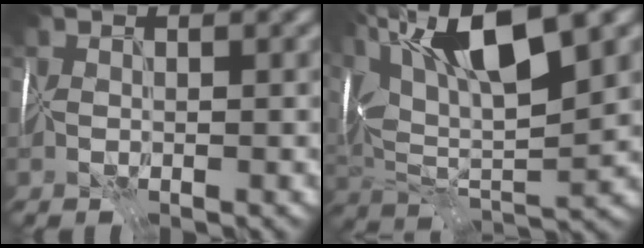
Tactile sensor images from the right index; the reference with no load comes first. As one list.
[{"total": 14.3, "force": [7.0, 4.9, 11.4], "torque": [-0.211, 0.017, 0.120]}]